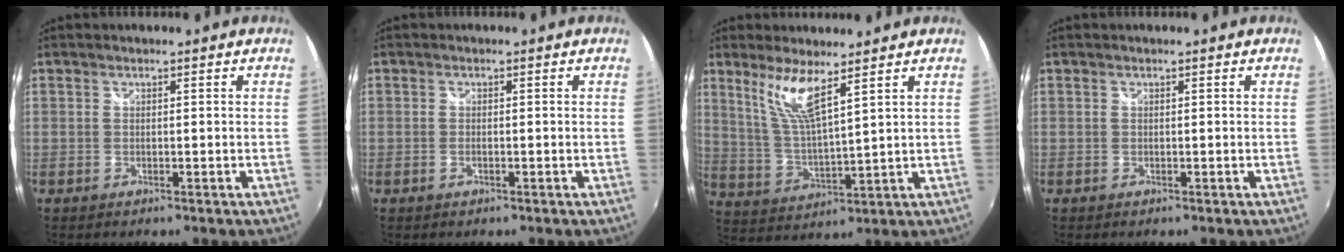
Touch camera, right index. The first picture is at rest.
{"total": 0.9, "force": [-0.4, 0.5, 0.7], "torque": [-0.015, -0.001, -0.008]}
{"total": 8.3, "force": [5.5, 0.7, 6.2], "torque": [-0.118, -0.006, 0.116]}
{"total": 0.0}